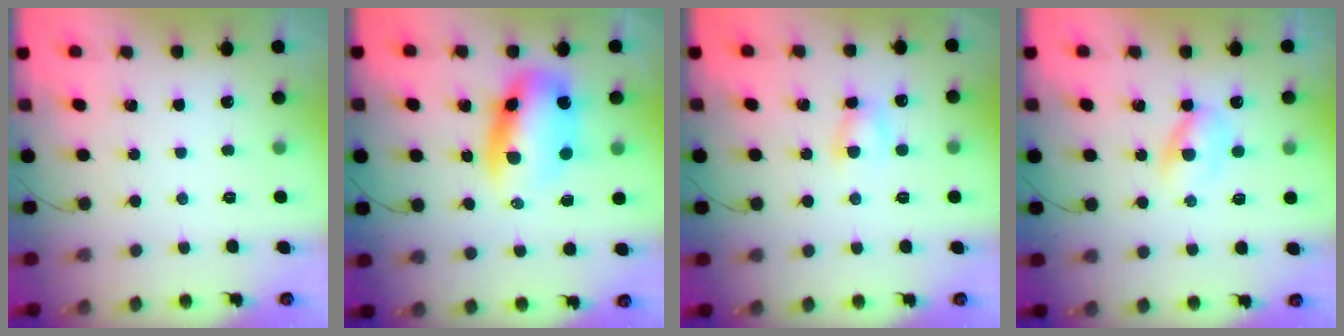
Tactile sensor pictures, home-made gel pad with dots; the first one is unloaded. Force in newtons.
{"total": 11.1, "press": 10.7, "slide": 3.0}
{"total": 4.2, "press": 4.1, "slide": 1.0}
{"total": 4.0, "press": 3.8, "slide": 1.1}